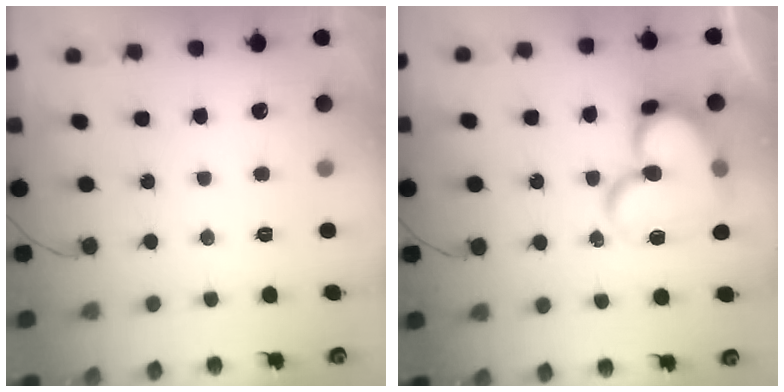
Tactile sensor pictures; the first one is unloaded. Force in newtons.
{"total": 18.9, "press": 18.8, "slide": 2.3}